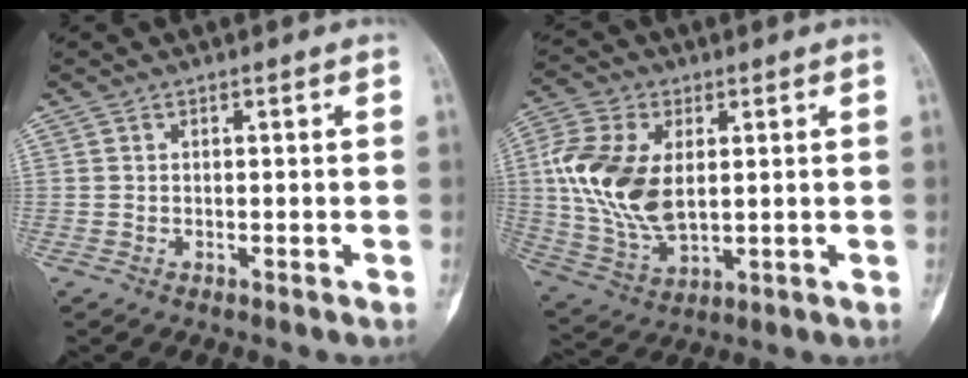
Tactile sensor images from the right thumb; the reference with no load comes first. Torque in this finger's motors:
{"motor_torque": [-0.68, 1.92, 1.75, -0.08, 0.49]}